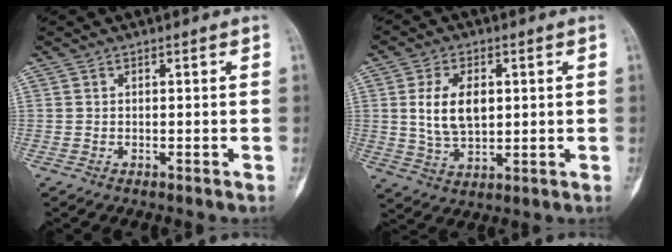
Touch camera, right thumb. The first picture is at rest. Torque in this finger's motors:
{"motor_torque": [1.34, 1.28, 0.91, -0.29, 0.31]}